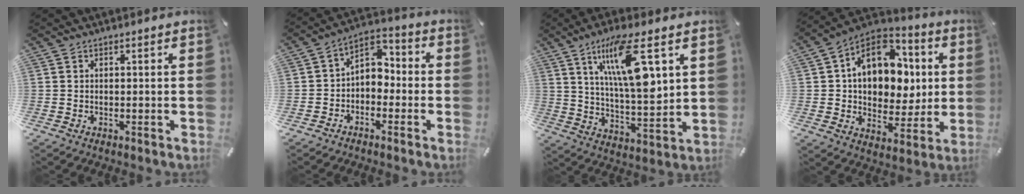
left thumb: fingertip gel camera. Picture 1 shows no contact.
{"total": 4.9, "force": [-1.7, 4.2, 2.0], "torque": [-0.037, 0.013, -0.035]}
{"total": 16.3, "force": [8.0, 4.3, 13.6], "torque": [-0.264, -0.016, 0.125]}
{"total": 16.4, "force": [3.6, 12.4, 10.1], "torque": [-0.156, -0.010, 0.070]}